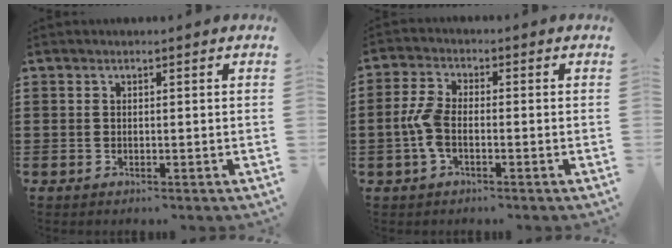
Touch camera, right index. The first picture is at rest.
{"total": 5.0, "force": [-1.1, 2.3, 4.3], "torque": [-0.111, -0.005, -0.029]}